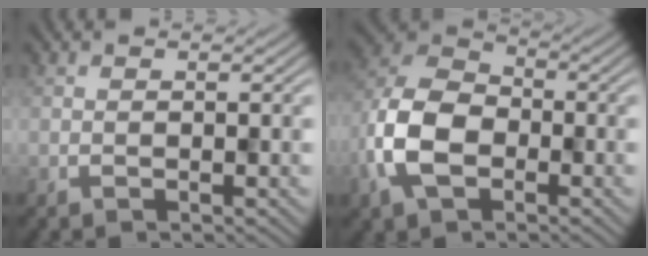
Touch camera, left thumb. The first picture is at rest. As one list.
[{"total": 10.1, "force": [-3.7, 6.5, 6.8], "torque": [-0.171, -0.002, -0.085]}]